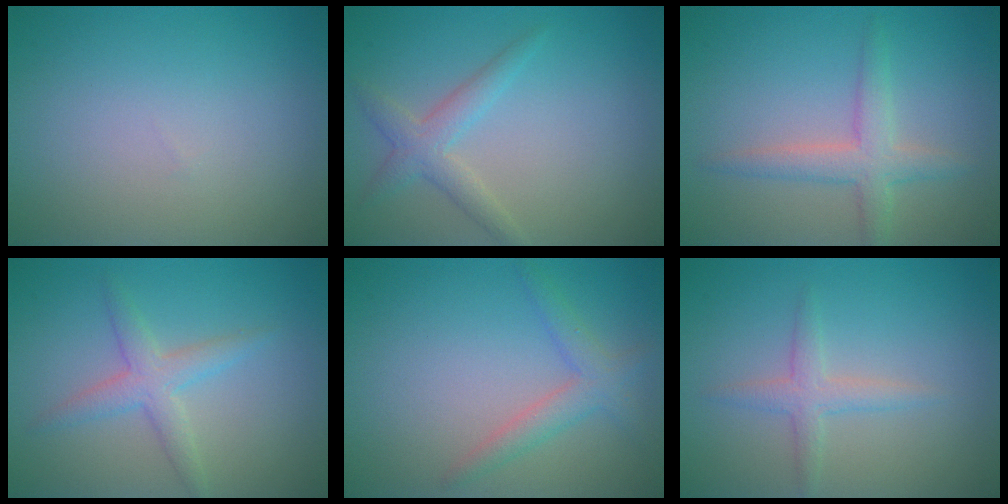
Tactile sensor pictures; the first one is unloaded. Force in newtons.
{"total": 2.6, "press": 2.6, "slide": 0.0}
{"total": 3.0, "press": 3.0, "slide": 0.1}
{"total": 2.7, "press": 2.7, "slide": 0.0}
{"total": 2.4, "press": 2.4, "slide": 0.2}
{"total": 2.0, "press": 2.0, "slide": 0.2}